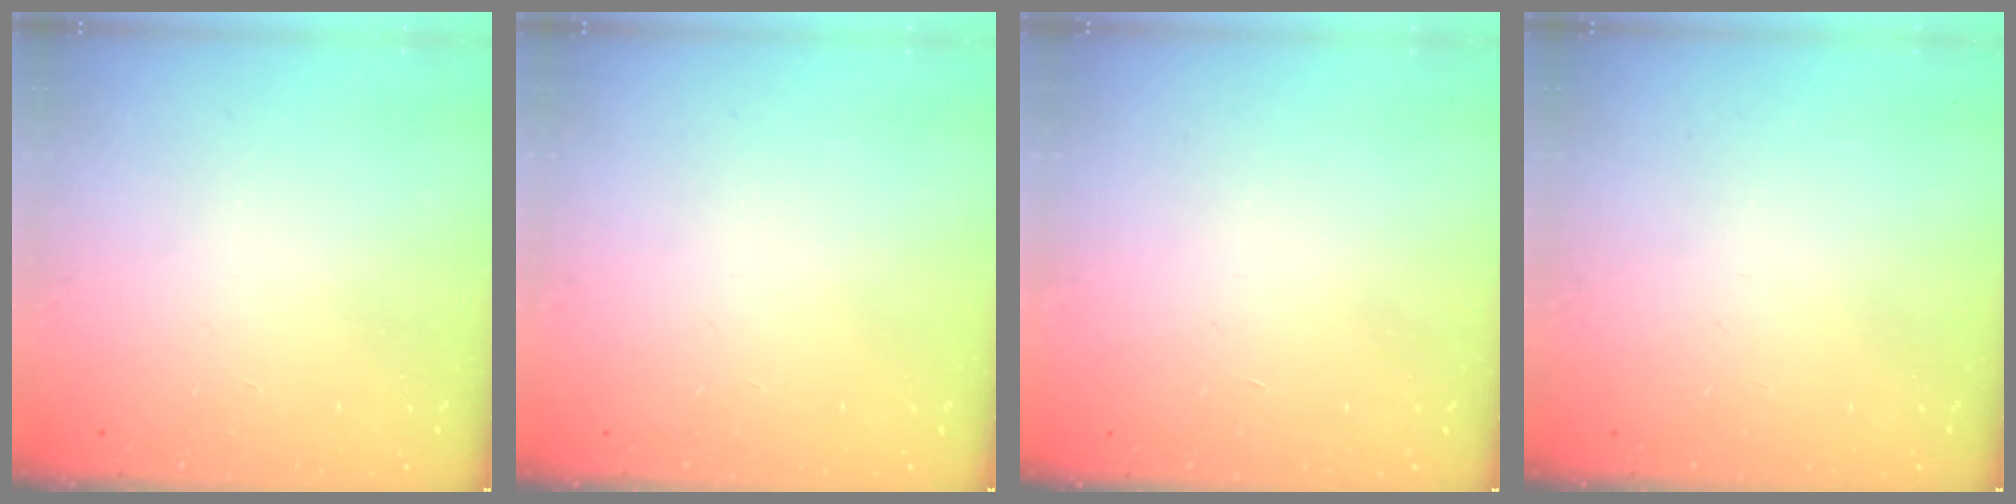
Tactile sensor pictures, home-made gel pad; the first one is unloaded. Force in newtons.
{"total": 0.0}
{"total": 1.7, "press": 1.7, "slide": 0.1}
{"total": 0.0}